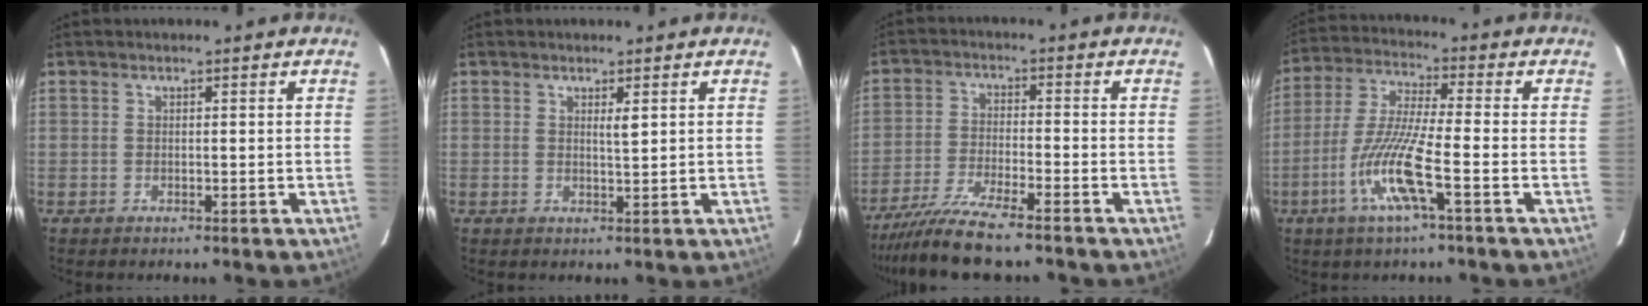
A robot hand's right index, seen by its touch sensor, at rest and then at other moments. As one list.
[{"total": 1.4, "force": [0.7, 0.0, 1.2], "torque": [-0.023, -0.005, 0.011]}, {"total": 9.4, "force": [-8.0, 0.0, 4.9], "torque": [-0.082, -0.028, -0.139]}, {"total": 11.2, "force": [-4.3, 0.3, 10.3], "torque": [-0.214, -0.008, -0.088]}]